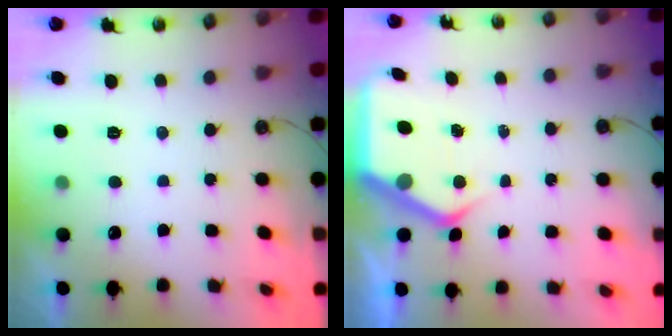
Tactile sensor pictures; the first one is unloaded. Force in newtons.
{"total": 5.6, "press": 5.5, "slide": 0.5}